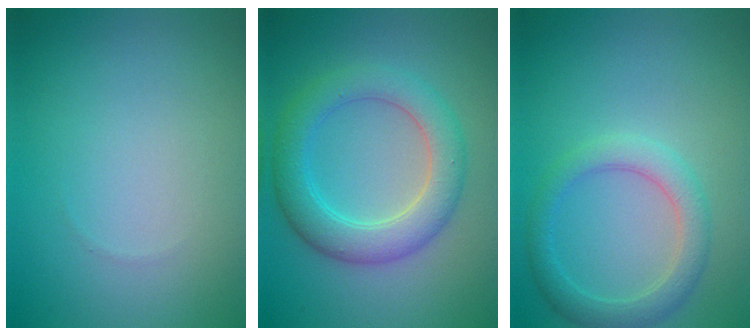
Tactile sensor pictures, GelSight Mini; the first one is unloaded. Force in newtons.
{"total": 5.0, "press": 5.0, "slide": 0.2}
{"total": 3.0, "press": 3.0, "slide": 0.1}